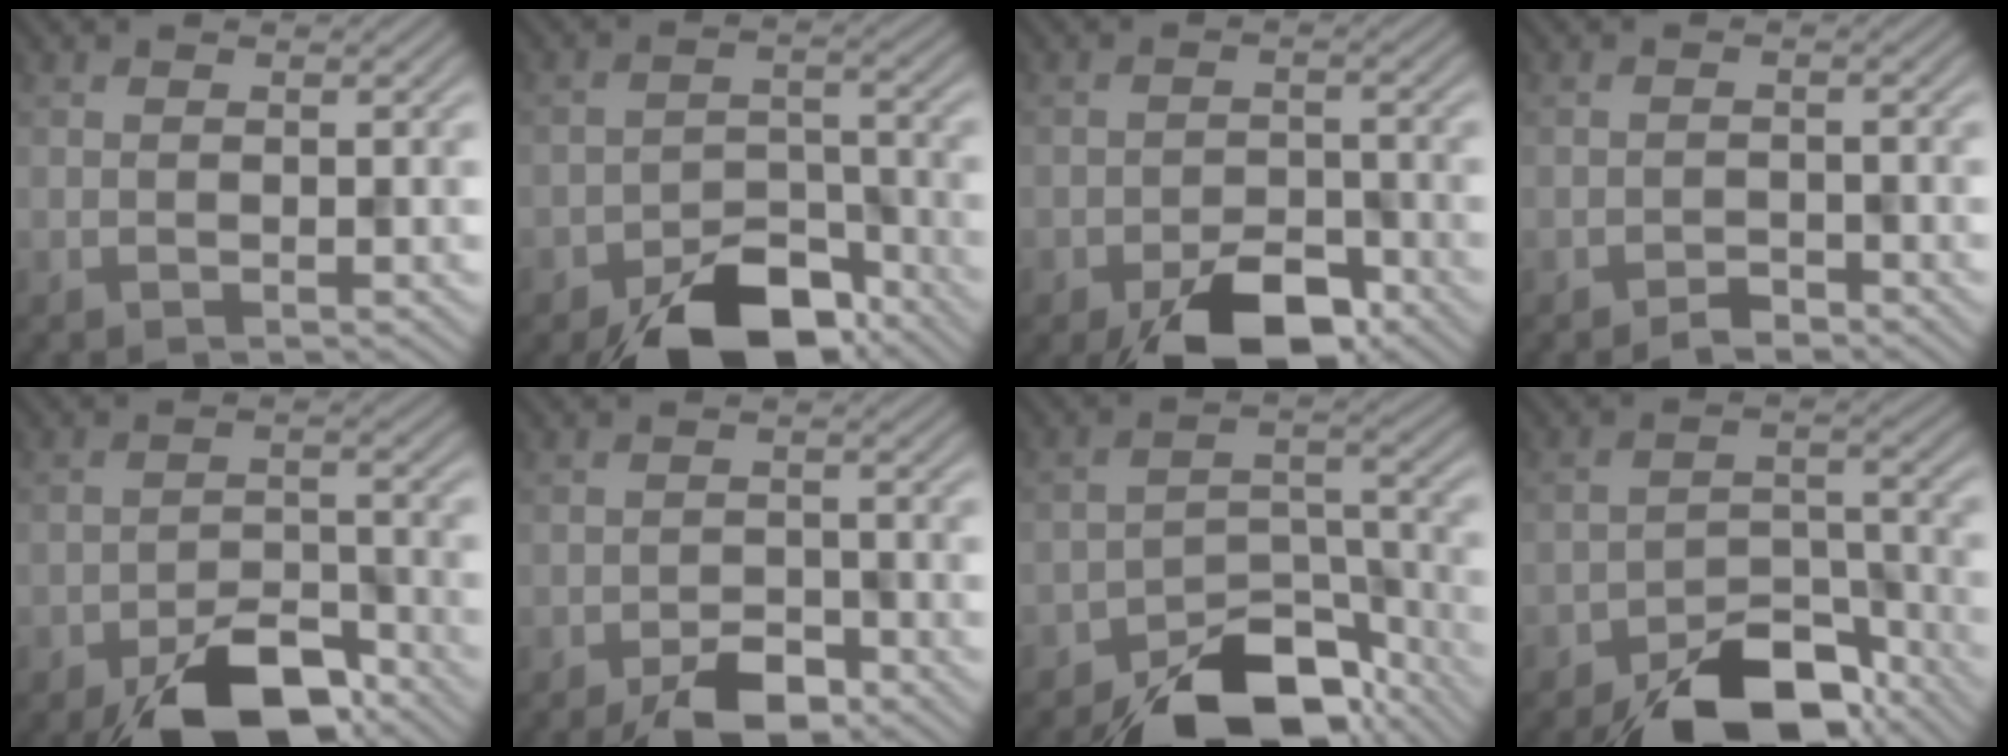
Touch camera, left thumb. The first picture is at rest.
{"total": 9.3, "force": [-6.9, 4.3, 4.4], "torque": [-0.058, -0.009, -0.121]}
{"total": 7.3, "force": [-5.1, 3.2, 4.2], "torque": [-0.055, -0.003, -0.083]}
{"total": 1.4, "force": [-1.4, 0.3, 0.0], "torque": [0.005, 0.002, -0.024]}
{"total": 8.6, "force": [-6.3, 3.6, 4.7], "torque": [-0.064, -0.006, -0.109]}
{"total": 4.1, "force": [-3.2, 1.6, 2.0], "torque": [-0.025, 0.000, -0.054]}
{"total": 11.6, "force": [-9.3, 5.0, 5.0], "torque": [-0.059, -0.006, -0.158]}
{"total": 9.9, "force": [-7.7, 4.3, 4.5], "torque": [-0.054, -0.005, -0.134]}